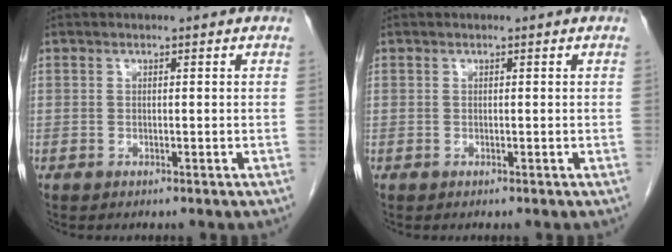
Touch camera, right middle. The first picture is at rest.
{"total": 0.0}